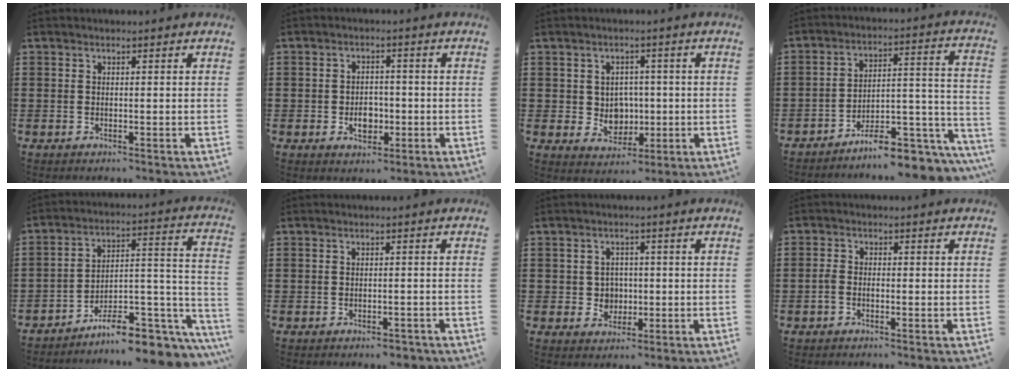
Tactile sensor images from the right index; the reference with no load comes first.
{"total": 3.5, "force": [-0.9, 2.7, 2.0], "torque": [-0.026, -0.003, -0.021]}
{"total": 4.2, "force": [0.4, 3.9, 1.2], "torque": [-0.023, 0.003, 0.004]}
{"total": 8.5, "force": [-7.5, 2.0, 3.6], "torque": [-0.042, 0.019, -0.138]}
{"total": 8.9, "force": [-7.2, 2.8, 4.3], "torque": [-0.057, 0.020, -0.129]}
{"total": 1.3, "force": [-1.2, 0.3, 0.4], "torque": [-0.012, -0.003, -0.024]}
{"total": 3.2, "force": [-0.2, 3.1, 0.8], "torque": [-0.019, 0.005, -0.009]}
{"total": 1.5, "force": [-0.7, 0.8, 1.1], "torque": [-0.021, 0.001, -0.012]}